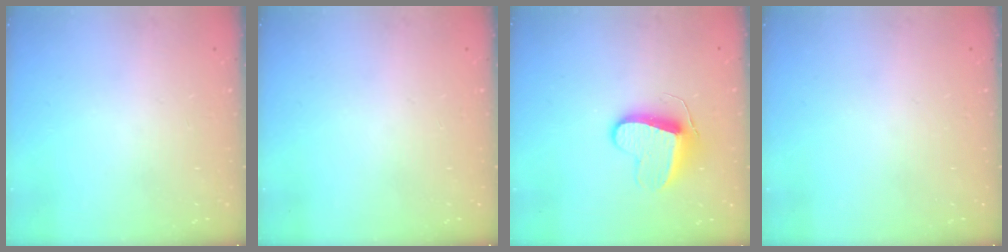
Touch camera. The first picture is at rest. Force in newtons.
{"total": 0.0}
{"total": 10.0, "press": 10.0, "slide": 0.6}
{"total": 0.0}